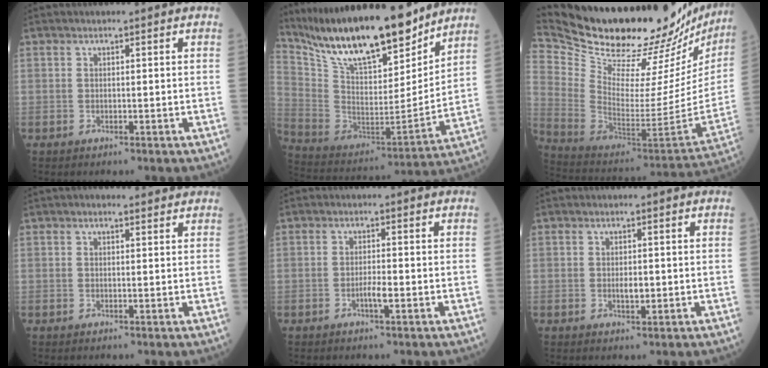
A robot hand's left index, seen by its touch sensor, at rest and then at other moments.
{"total": 22.9, "force": [19.0, 5.1, 11.8], "torque": [-0.217, -0.010, 0.328]}
{"total": 35.5, "force": [31.5, 4.8, 15.7], "torque": [-0.266, -0.119, 0.442]}
{"total": 2.2, "force": [1.9, 0.8, 0.9], "torque": [-0.008, 0.019, 0.024]}
{"total": 1.8, "force": [-0.9, 0.2, 1.6], "torque": [-0.024, -0.001, -0.016]}
{"total": 1.5, "force": [-0.2, 0.7, 1.3], "torque": [-0.017, -0.004, -0.001]}